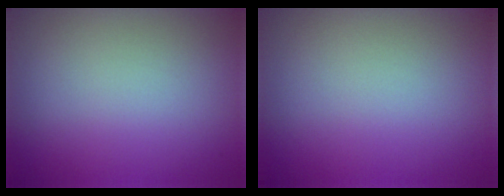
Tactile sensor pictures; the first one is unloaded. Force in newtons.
{"total": 0.0}